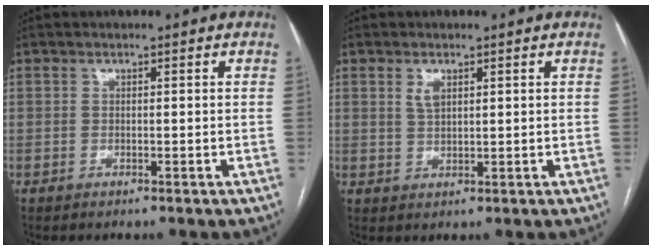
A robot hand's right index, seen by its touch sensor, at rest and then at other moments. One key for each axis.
{"total": 2.3, "fx": 1.1, "fy": 1.0, "fz": 1.7, "tx": -0.037, "ty": 0.001, "tz": 0.027}